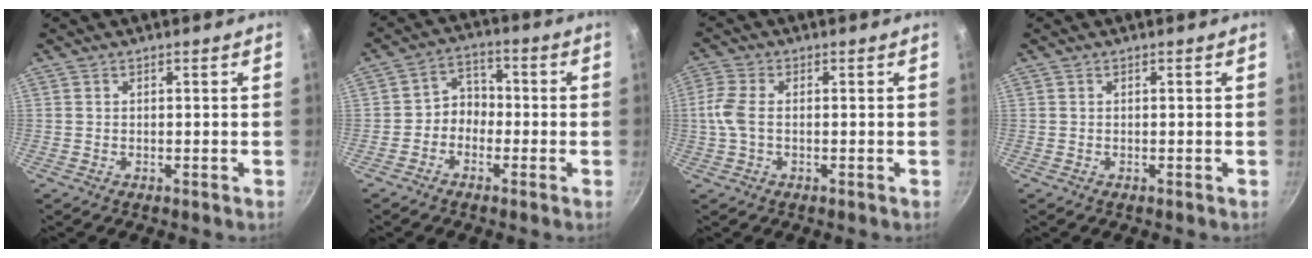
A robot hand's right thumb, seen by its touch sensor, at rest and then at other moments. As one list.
[{"total": 4.7, "force": [-1.6, 3.9, 2.2], "torque": [-0.005, 0.029, -0.037]}, {"total": 5.0, "force": [-0.3, 2.8, 4.1], "torque": [-0.100, 0.009, -0.013]}, {"total": 0.0}]